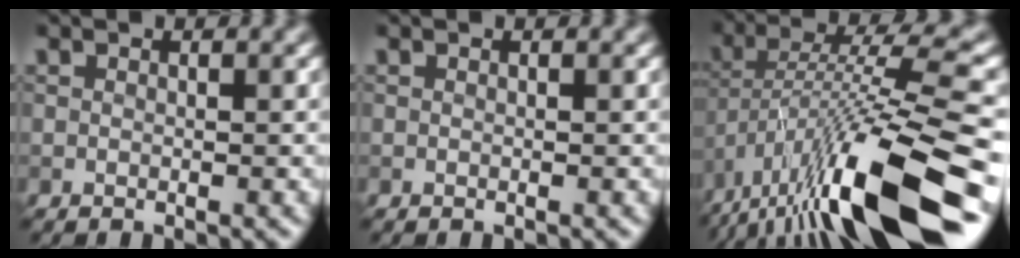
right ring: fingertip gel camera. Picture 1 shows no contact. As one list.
[{"total": 0.0}, {"total": 13.6, "force": [-6.8, 3.1, 11.3], "torque": [-0.199, 0.015, -0.113]}]